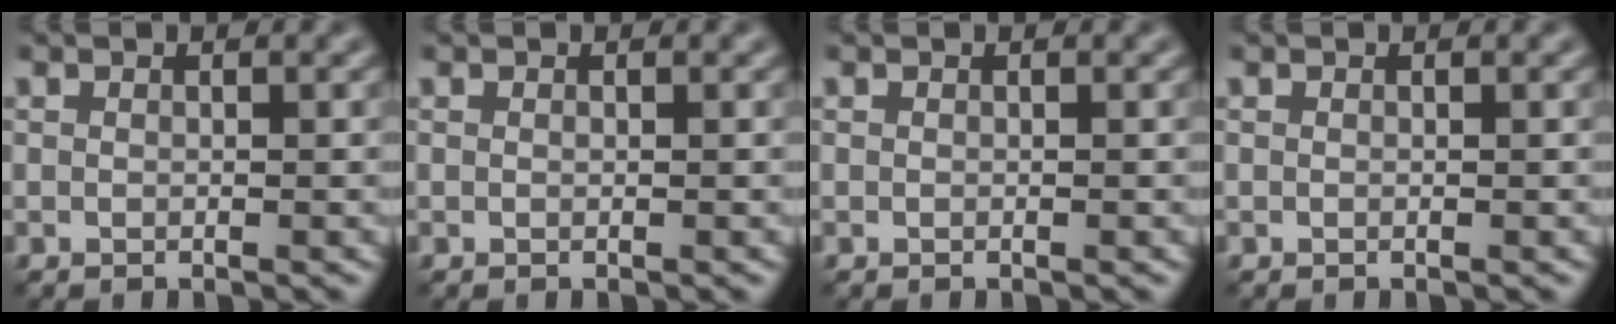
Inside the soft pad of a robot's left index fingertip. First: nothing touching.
{"total": 0.0}
{"total": 0.0}
{"total": 0.0}